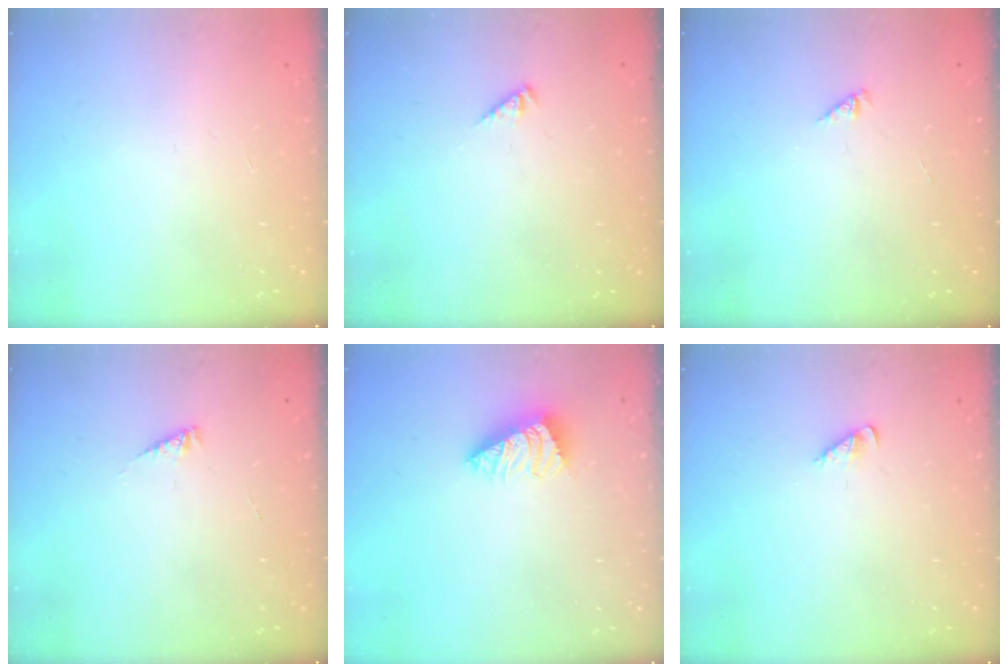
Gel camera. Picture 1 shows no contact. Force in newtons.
{"total": 1.3, "press": 1.3, "slide": 0.4}
{"total": 0.0}
{"total": 2.8, "press": 2.7, "slide": 0.4}
{"total": 2.1, "press": 2.1, "slide": 0.5}
{"total": 1.5, "press": 1.5, "slide": 0.3}